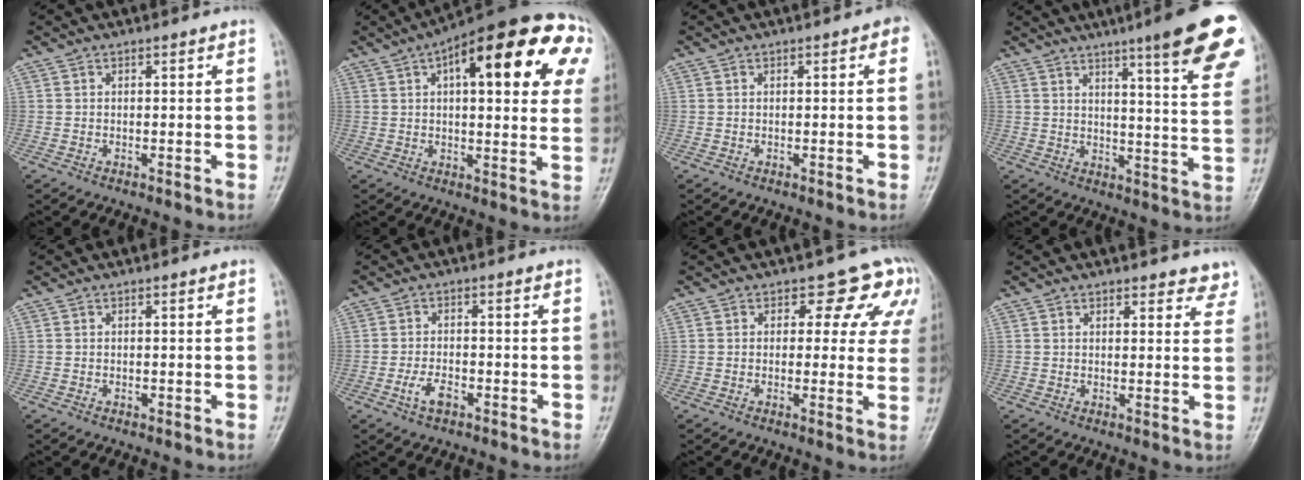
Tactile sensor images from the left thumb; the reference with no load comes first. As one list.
[{"total": 27.2, "force": [9.5, 10.1, 23.4], "torque": [-0.281, 0.034, 0.119]}, {"total": 1.7, "force": [0.5, 0.6, 1.5], "torque": [-0.015, 0.003, 0.001]}, {"total": 20.5, "force": [12.9, 2.6, 15.8], "torque": [-0.183, -0.051, 0.156]}, {"total": 0.0}, {"total": 3.5, "force": [-1.9, 1.7, 2.3], "torque": [-0.048, 0.011, -0.034]}, {"total": 8.2, "force": [4.5, 5.3, 4.4], "torque": [-0.006, -0.017, 0.036]}, {"total": 4.9, "force": [4.5, 1.9, 0.8], "torque": [0.028, -0.023, 0.038]}]